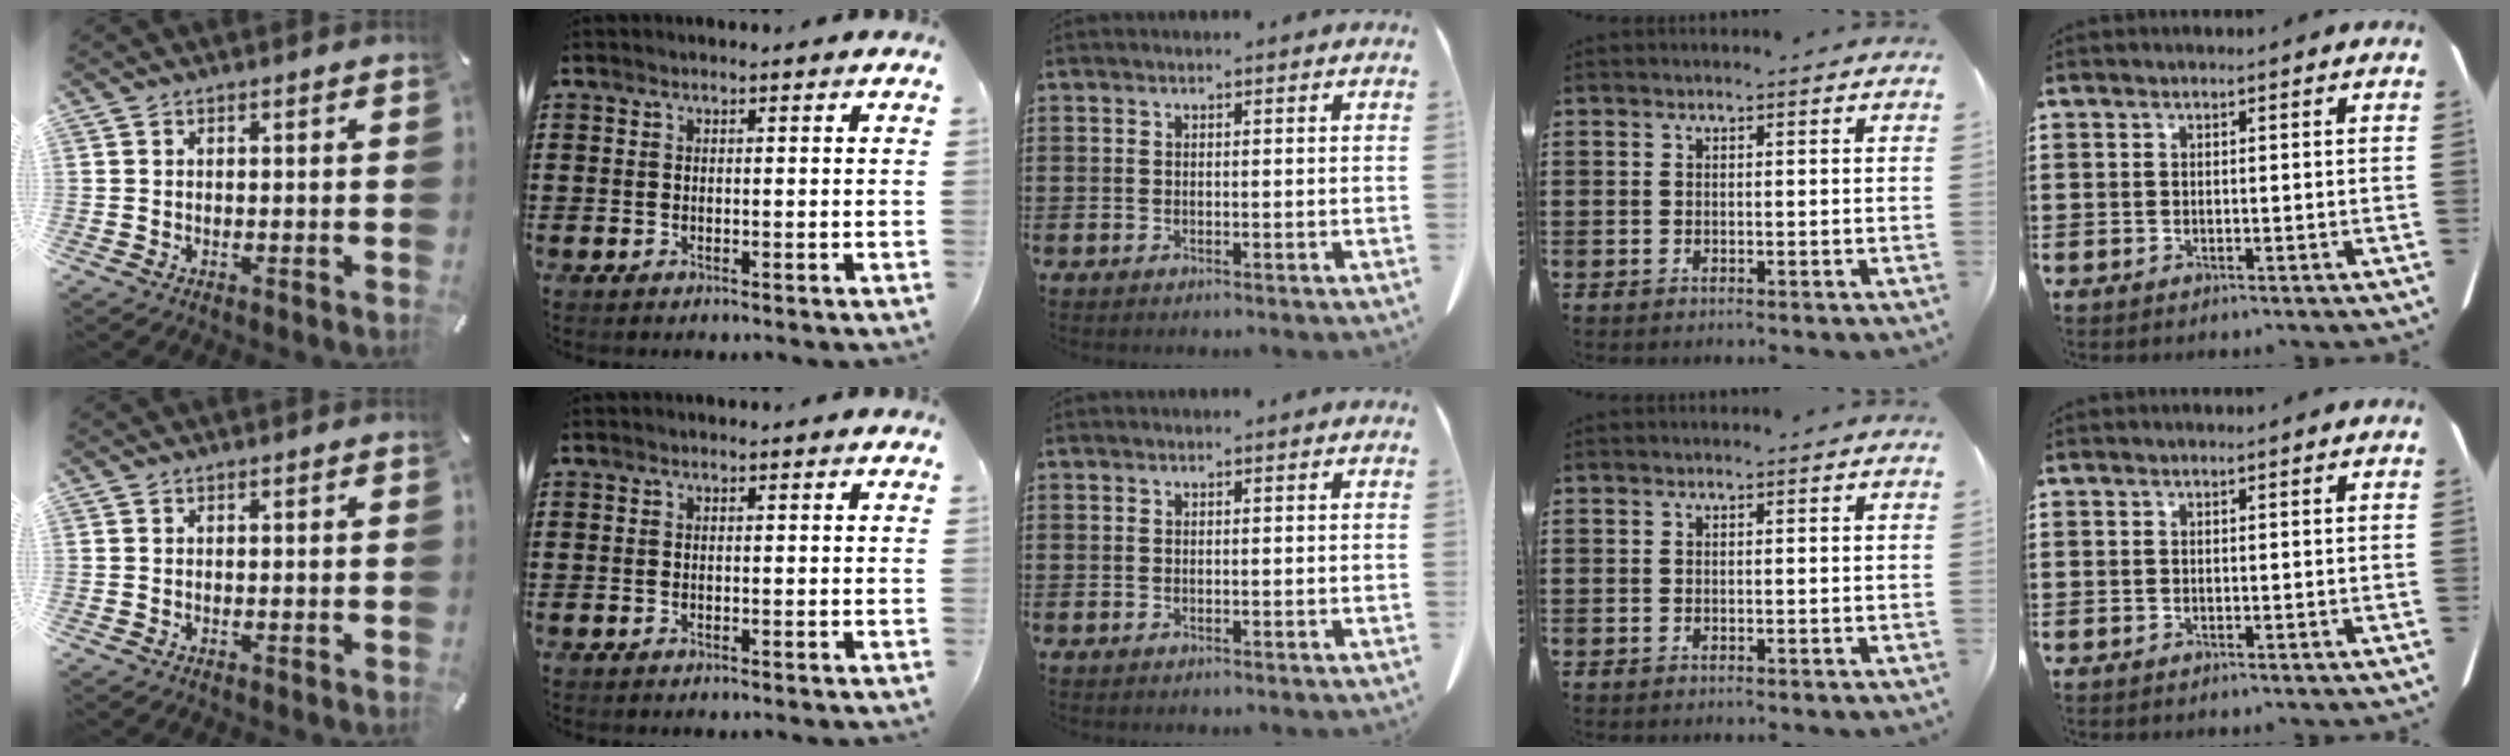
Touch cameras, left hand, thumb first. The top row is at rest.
{}